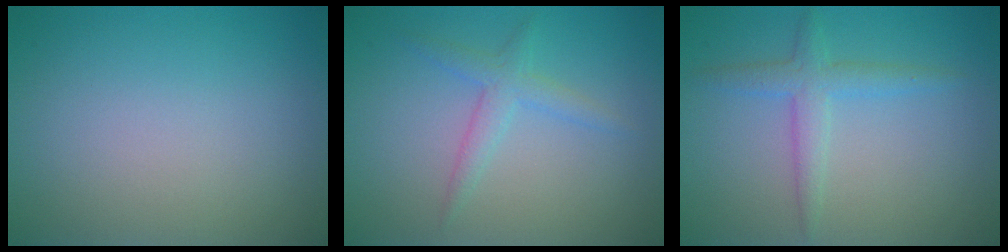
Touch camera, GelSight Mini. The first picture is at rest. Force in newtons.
{"total": 1.3, "press": 1.3, "slide": 0.1}
{"total": 2.5, "press": 2.5, "slide": 0.1}